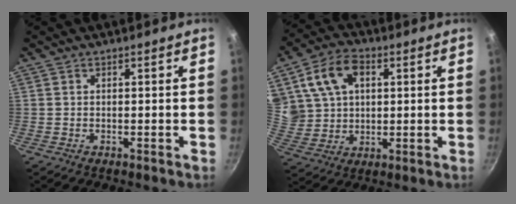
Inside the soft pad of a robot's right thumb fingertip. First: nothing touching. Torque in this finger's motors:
{"motor_torque": [0.72, 1.01, 1.49, 0.20, 0.19]}